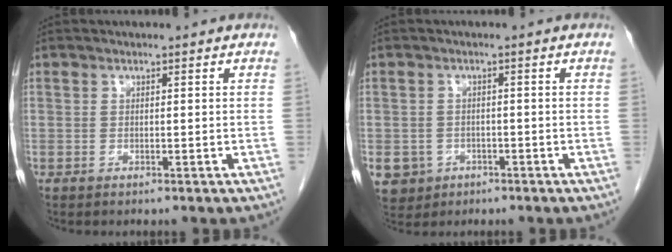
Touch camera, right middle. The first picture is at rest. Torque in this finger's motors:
{"motor_torque": [0.52, -0.39, 0.17, 0.03]}